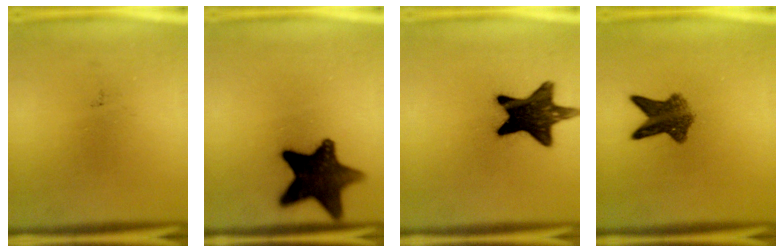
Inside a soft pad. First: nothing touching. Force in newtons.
{"total": 14.2}
{"total": 15.1}
{"total": 6.8}